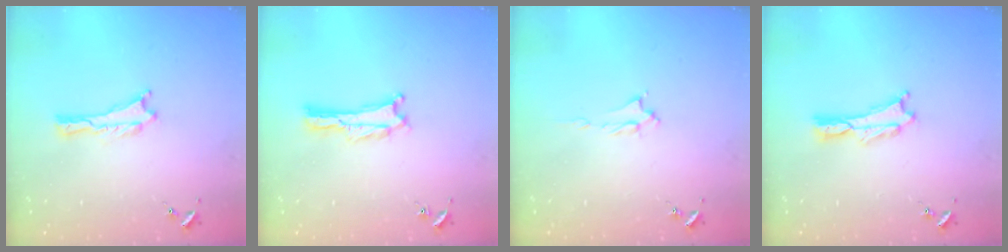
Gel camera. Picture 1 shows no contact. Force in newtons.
{"total": 0.0}
{"total": 1.6, "press": 1.6, "slide": 0.2}
{"total": 0.8, "press": 0.7, "slide": 0.2}